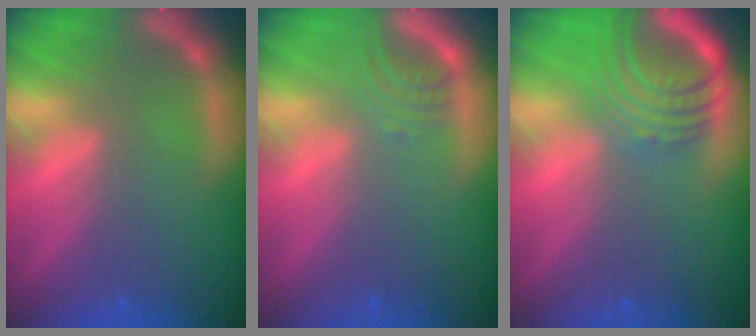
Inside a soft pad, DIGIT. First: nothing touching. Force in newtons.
{"total": 2.5}
{"total": 7.6}